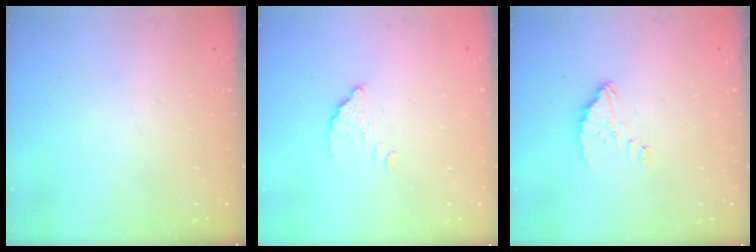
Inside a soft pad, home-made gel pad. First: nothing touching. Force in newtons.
{"total": 2.9, "press": 2.9, "slide": 0.1}
{"total": 3.7, "press": 3.6, "slide": 0.3}